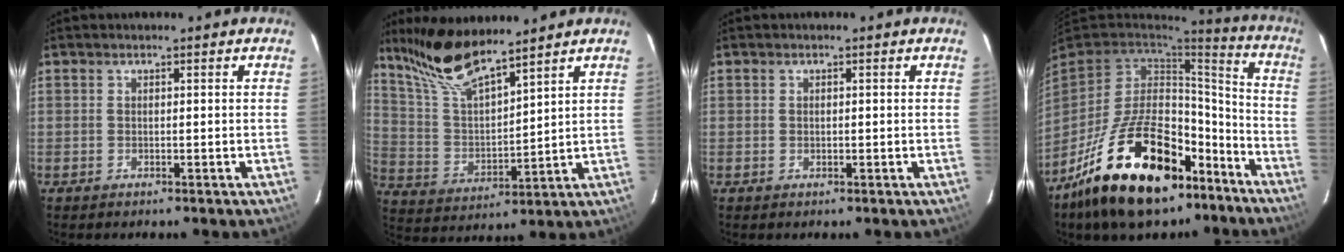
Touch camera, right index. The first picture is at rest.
{"total": 13.7, "force": [11.4, 2.3, 7.2], "torque": [-0.139, 0.006, 0.230]}
{"total": 0.5, "force": [0.1, 0.4, 0.2], "torque": [-0.002, 0.002, 0.003]}
{"total": 26.4, "force": [-16.2, 13.2, 16.1], "torque": [-0.304, 0.018, -0.240]}